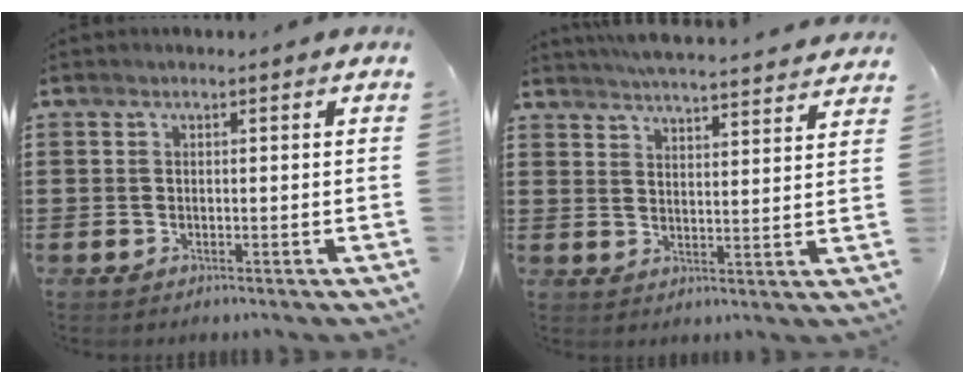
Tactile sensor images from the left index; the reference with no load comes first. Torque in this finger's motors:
{"motor_torque": [0.19, 0.15, 0.61, 0.18]}